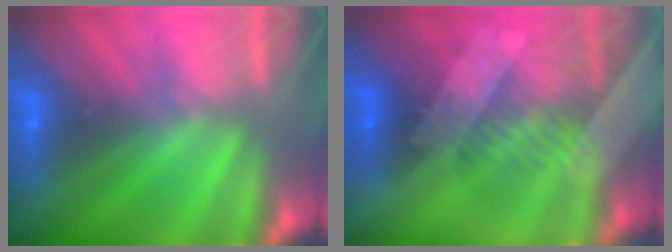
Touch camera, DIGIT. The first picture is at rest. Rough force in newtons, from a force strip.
{"total": 3.2}